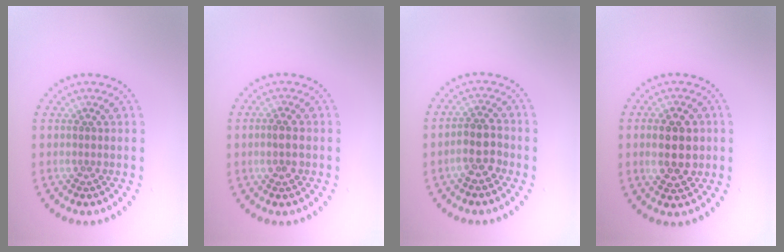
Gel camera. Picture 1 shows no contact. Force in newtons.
{"total": 1.6, "press": 1.6, "slide": 0.2}
{"total": 2.6, "press": 2.5, "slide": 0.8}
{"total": 4.5, "press": 4.5, "slide": 0.3}